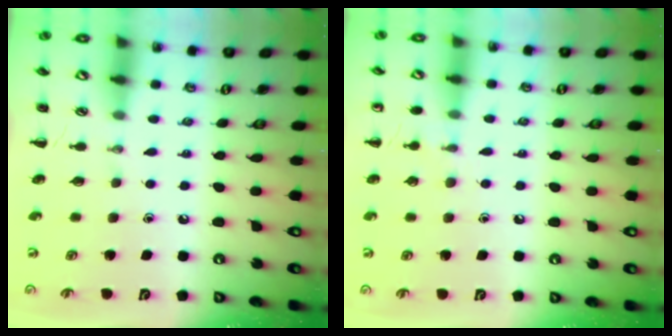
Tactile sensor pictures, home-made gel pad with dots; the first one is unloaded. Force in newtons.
{"total": 5.5, "press": 5.1, "slide": 1.8}